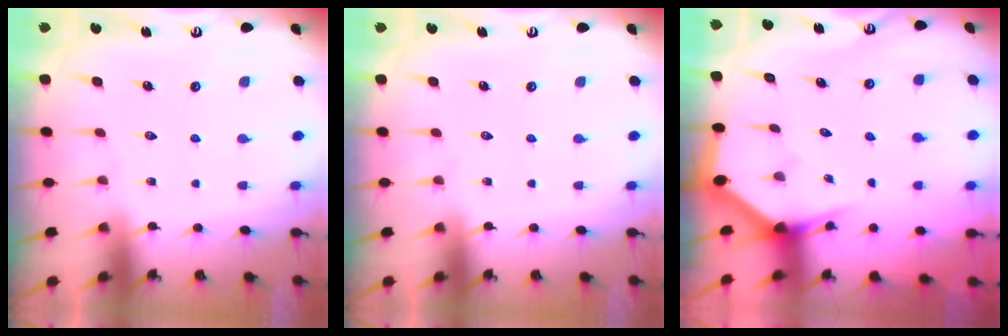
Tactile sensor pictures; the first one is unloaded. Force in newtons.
{"total": 0.0}
{"total": 2.9, "press": 2.9, "slide": 0.1}